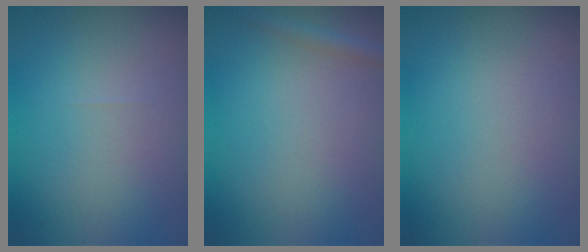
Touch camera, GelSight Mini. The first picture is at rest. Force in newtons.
{"total": 1.3, "press": 1.3, "slide": 0.1}
{"total": 0.0}